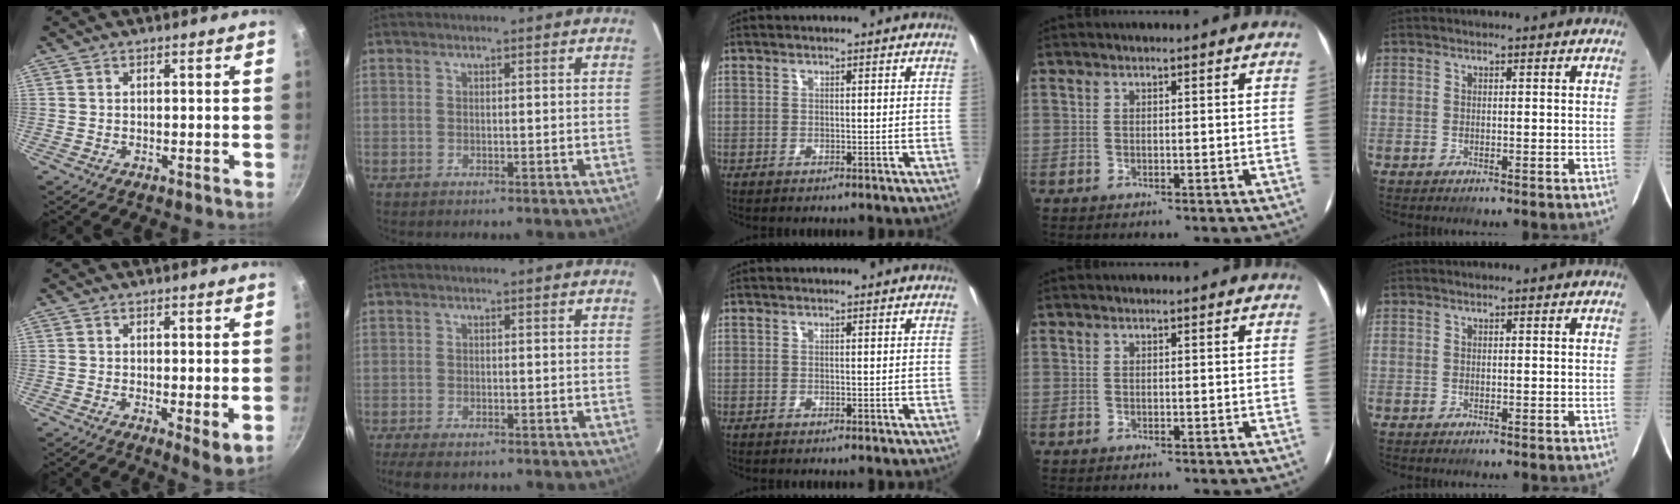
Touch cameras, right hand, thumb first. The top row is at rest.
{"thumb": {"total": 4.3, "force": [-0.3, 1.3, 4.0], "torque": [-0.062, -0.018, -0.003]}, "index": {"total": 6.0, "force": [-4.8, 1.9, 3.0], "torque": [-0.076, -0.024, -0.082]}}